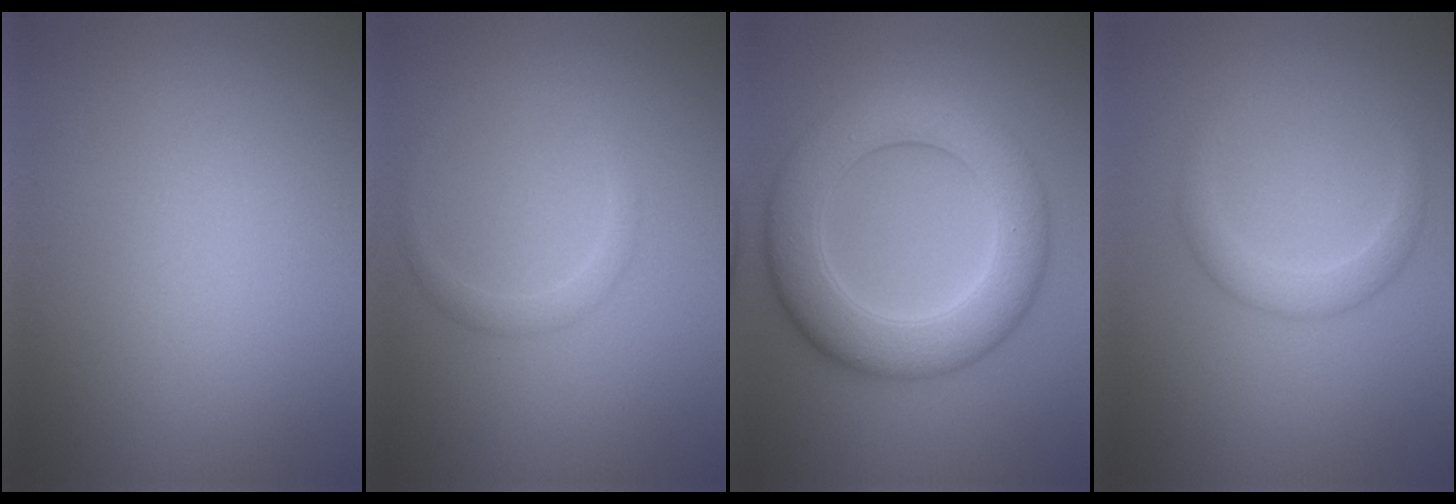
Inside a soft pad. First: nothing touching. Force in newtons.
{"total": 1.2, "press": 1.2, "slide": 0.1}
{"total": 8.5, "press": 8.4, "slide": 0.6}
{"total": 2.0, "press": 2.0, "slide": 0.1}